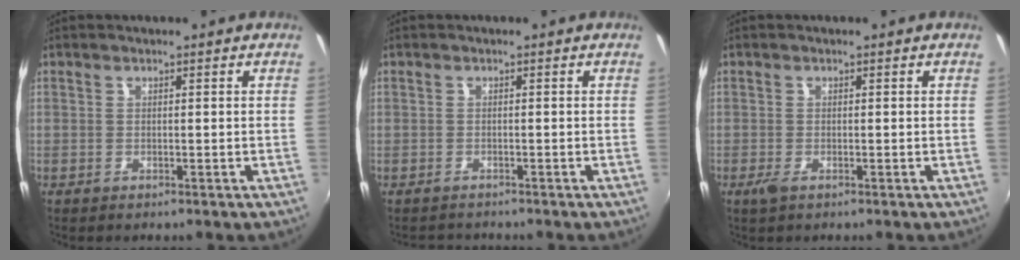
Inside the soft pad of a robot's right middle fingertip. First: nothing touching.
{"total": 2.1, "force": [-1.6, 1.3, -0.2], "torque": [0.001, 0.010, -0.023]}
{"total": 1.5, "force": [-0.8, 0.6, 1.1], "torque": [-0.024, -0.005, -0.016]}